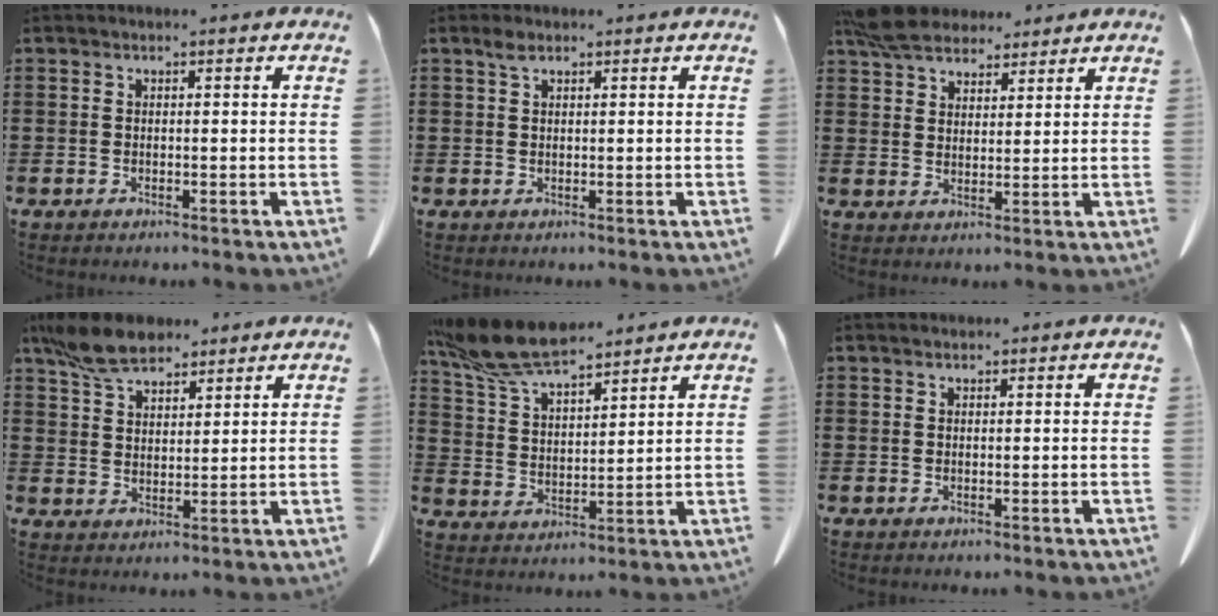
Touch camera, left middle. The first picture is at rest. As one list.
[{"total": 1.5, "force": [0.9, 0.7, 0.9], "torque": [-0.023, 0.000, 0.019]}, {"total": 7.4, "force": [6.3, 3.0, 2.5], "torque": [-0.064, -0.008, 0.120]}, {"total": 8.2, "force": [6.5, 3.4, 3.6], "torque": [-0.094, -0.006, 0.126]}, {"total": 10.5, "force": [9.0, 2.3, 5.0], "torque": [-0.127, -0.032, 0.167]}, {"total": 0.8, "force": [0.8, 0.1, 0.1], "torque": [-0.005, -0.003, 0.018]}]